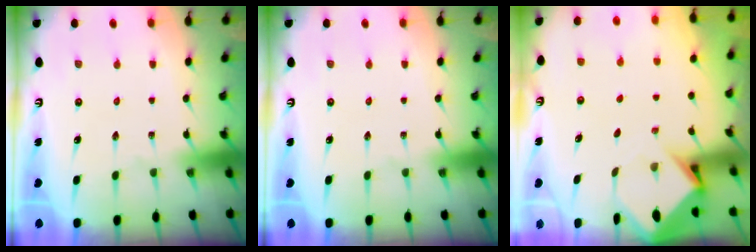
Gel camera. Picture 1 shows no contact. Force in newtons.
{"total": 0.0}
{"total": 4.0, "press": 4.0, "slide": 0.3}